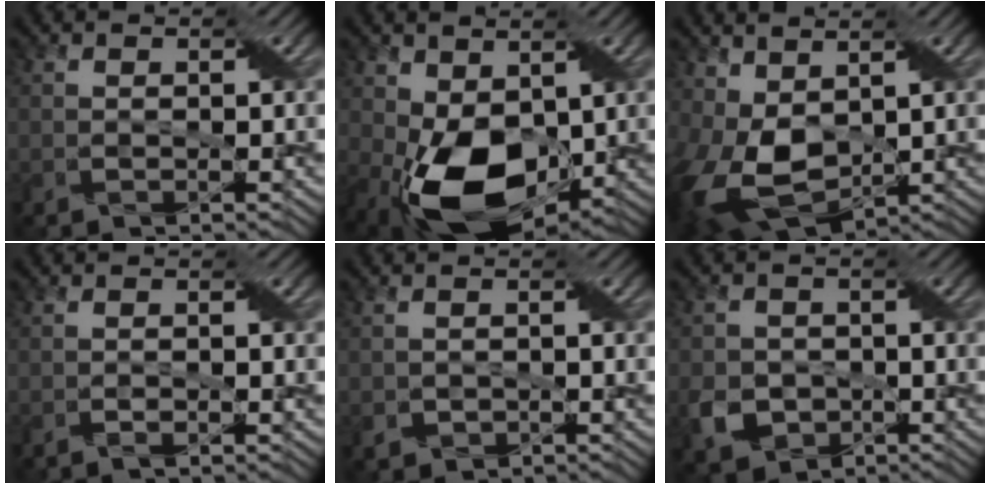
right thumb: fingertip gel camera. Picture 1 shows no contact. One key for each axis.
{"total": 12.7, "fx": -1.1, "fy": 8.0, "fz": 9.8, "tx": -0.209, "ty": -0.030, "tz": -0.019}
{"total": 10.9, "fx": 0.3, "fy": 7.0, "fz": 8.3, "tx": -0.219, "ty": -0.021, "tz": 0.012}
{"total": 0.8, "fx": -0.4, "fy": 0.1, "fz": 0.7, "tx": -0.015, "ty": 0.003, "tz": -0.007}
{"total": 1.6, "fx": -0.7, "fy": 1.2, "fz": 0.7, "tx": -0.019, "ty": -0.006, "tz": -0.009}
{"total": 5.2, "fx": -1.8, "fy": 4.3, "fz": 2.3, "tx": -0.054, "ty": -0.011, "tz": -0.039}